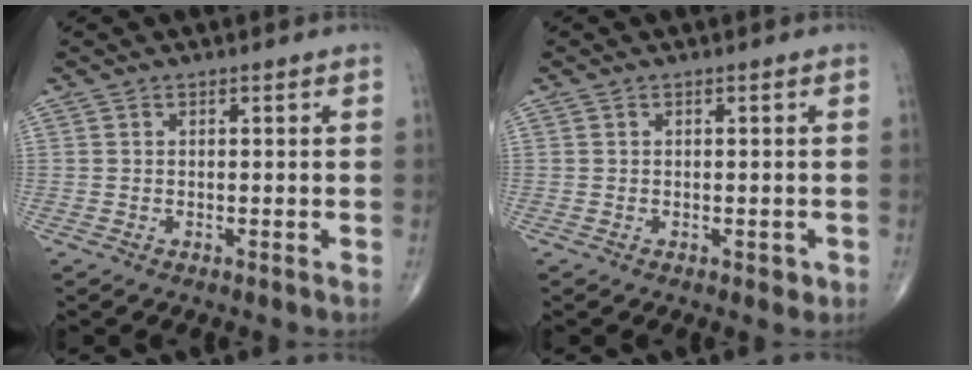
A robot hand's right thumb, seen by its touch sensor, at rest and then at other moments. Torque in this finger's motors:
{"motor_torque": [-0.36, 0.30, -0.16, -0.09, -0.02]}